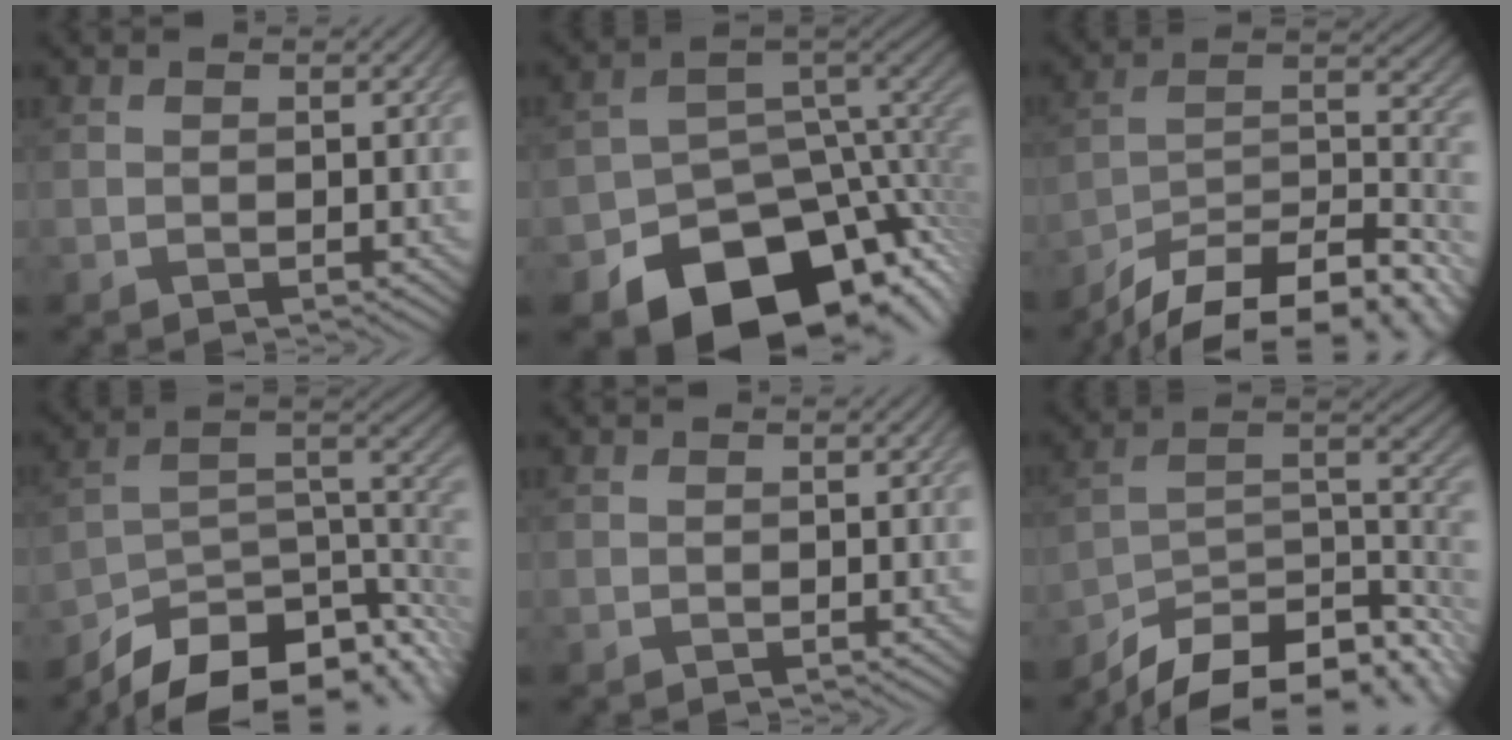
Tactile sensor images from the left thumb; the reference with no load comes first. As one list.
[{"total": 16.9, "force": [-9.6, 10.7, 8.9], "torque": [-0.148, -0.060, -0.132]}, {"total": 15.7, "force": [-12.7, 4.4, 8.1], "torque": [-0.151, -0.010, -0.198]}, {"total": 13.1, "force": [-9.0, 5.7, 7.7], "torque": [-0.150, -0.028, -0.134]}, {"total": 0.0}, {"total": 14.5, "force": [-10.7, 5.4, 8.1], "torque": [-0.162, -0.027, -0.157]}]